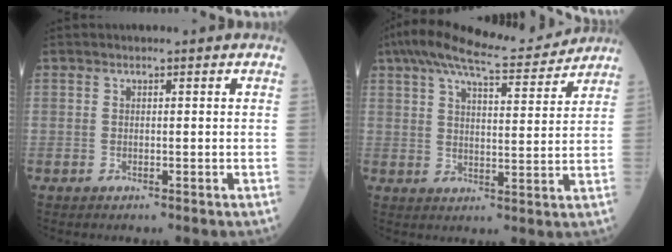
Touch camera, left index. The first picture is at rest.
{"total": 13.5, "force": [12.1, 1.3, 5.9], "torque": [-0.105, 0.015, 0.177]}